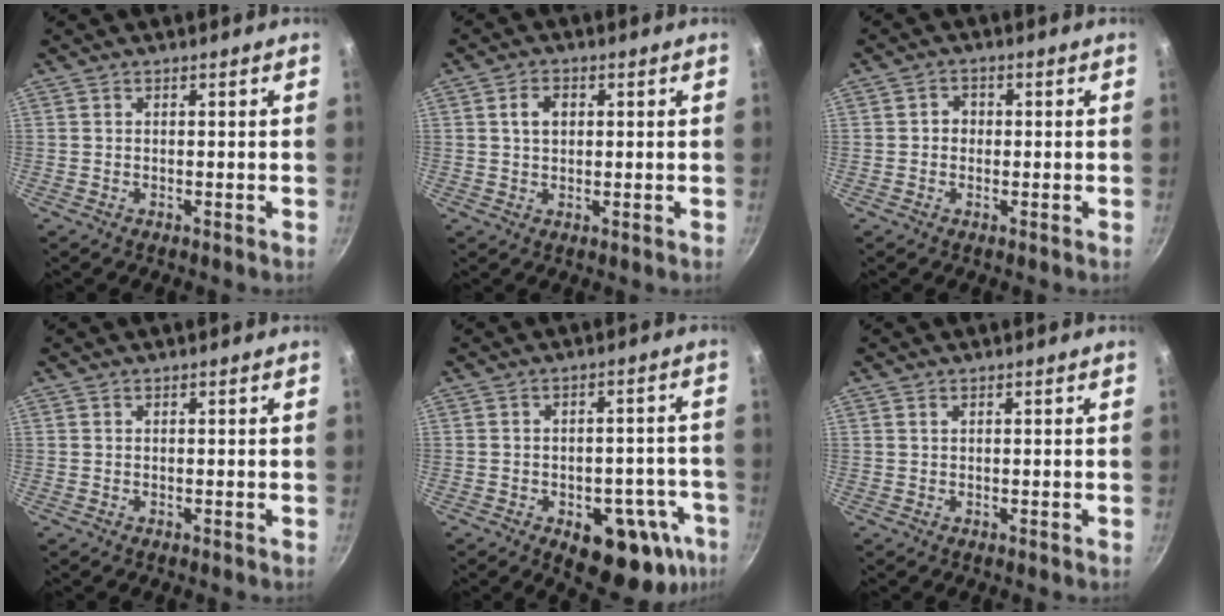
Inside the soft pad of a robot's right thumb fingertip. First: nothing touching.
{"total": 3.7, "force": [0.9, 2.6, 2.5], "torque": [-0.030, 0.004, 0.014]}
{"total": 2.4, "force": [0.0, 2.2, 1.1], "torque": [-0.005, 0.006, -0.004]}
{"total": 0.0}
{"total": 16.1, "force": [-7.0, 8.9, 11.4], "torque": [-0.083, 0.022, -0.084]}
{"total": 0.5, "force": [0.3, 0.3, 0.3], "torque": [-0.005, 0.001, 0.006]}